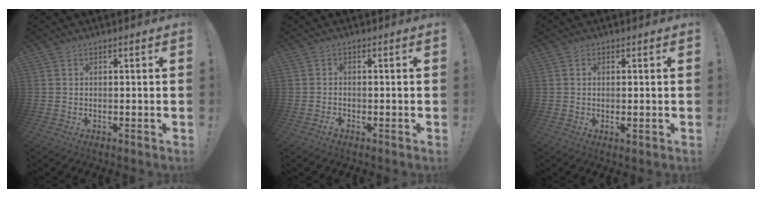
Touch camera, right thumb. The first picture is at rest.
{"total": 1.3, "force": [-1.0, 0.4, 0.7], "torque": [-0.017, 0.004, -0.016]}
{"total": 1.6, "force": [-0.1, 0.7, 1.5], "torque": [-0.010, -0.004, -0.003]}